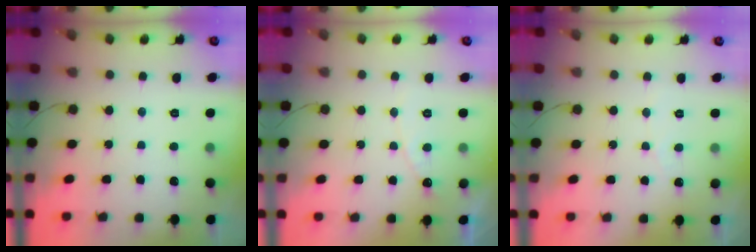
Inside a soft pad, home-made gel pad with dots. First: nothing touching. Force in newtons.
{"total": 5.4, "press": 5.4, "slide": 0.4}
{"total": 2.6, "press": 2.6, "slide": 0.2}